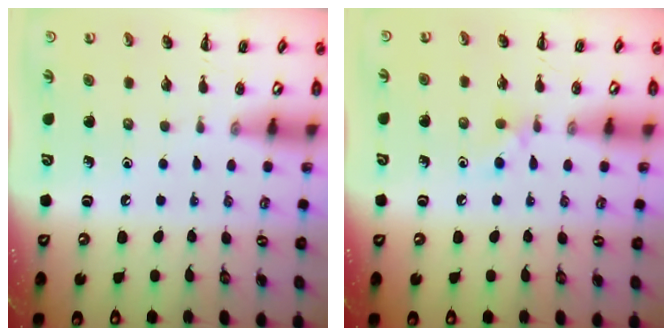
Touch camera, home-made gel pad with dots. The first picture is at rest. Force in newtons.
{"total": 4.1, "press": 3.9, "slide": 1.3}